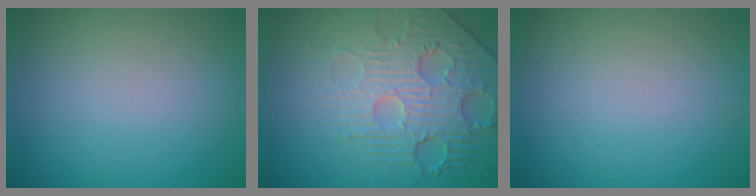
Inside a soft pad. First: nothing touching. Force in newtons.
{"total": 5.7, "press": 5.0, "slide": 2.7}
{"total": 0.0}